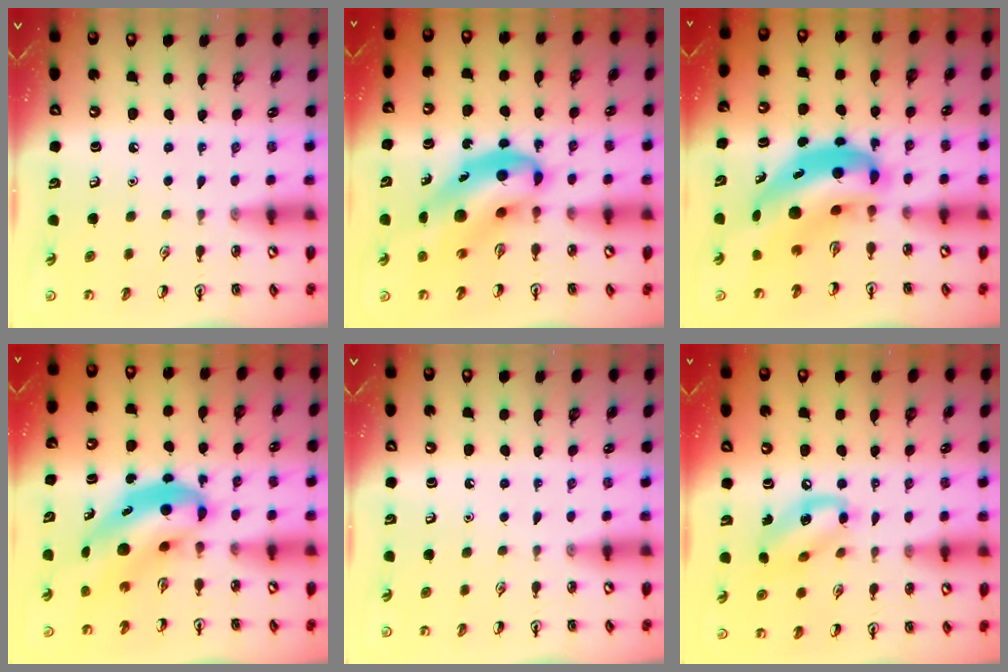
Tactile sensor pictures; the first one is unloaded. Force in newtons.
{"total": 11.3, "press": 10.9, "slide": 3.1}
{"total": 10.4, "press": 10.0, "slide": 2.9}
{"total": 8.0, "press": 7.8, "slide": 2.1}
{"total": 0.0}
{"total": 11.2, "press": 11.0, "slide": 2.2}